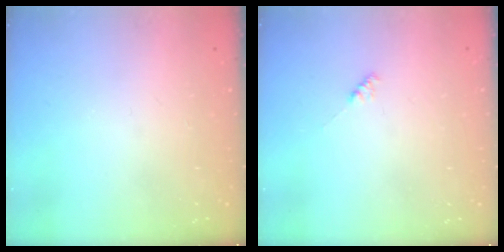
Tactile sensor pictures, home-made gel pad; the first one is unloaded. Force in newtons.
{"total": 2.0, "press": 1.9, "slide": 0.5}